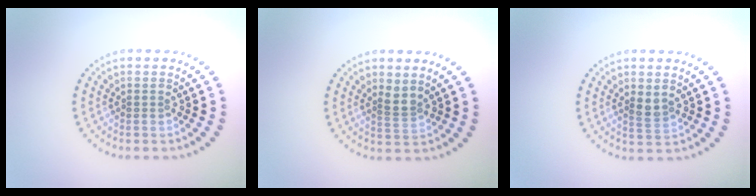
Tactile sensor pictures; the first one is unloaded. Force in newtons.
{"total": 1.6, "press": 1.1, "slide": 1.2}
{"total": 1.3, "press": 1.2, "slide": 0.6}